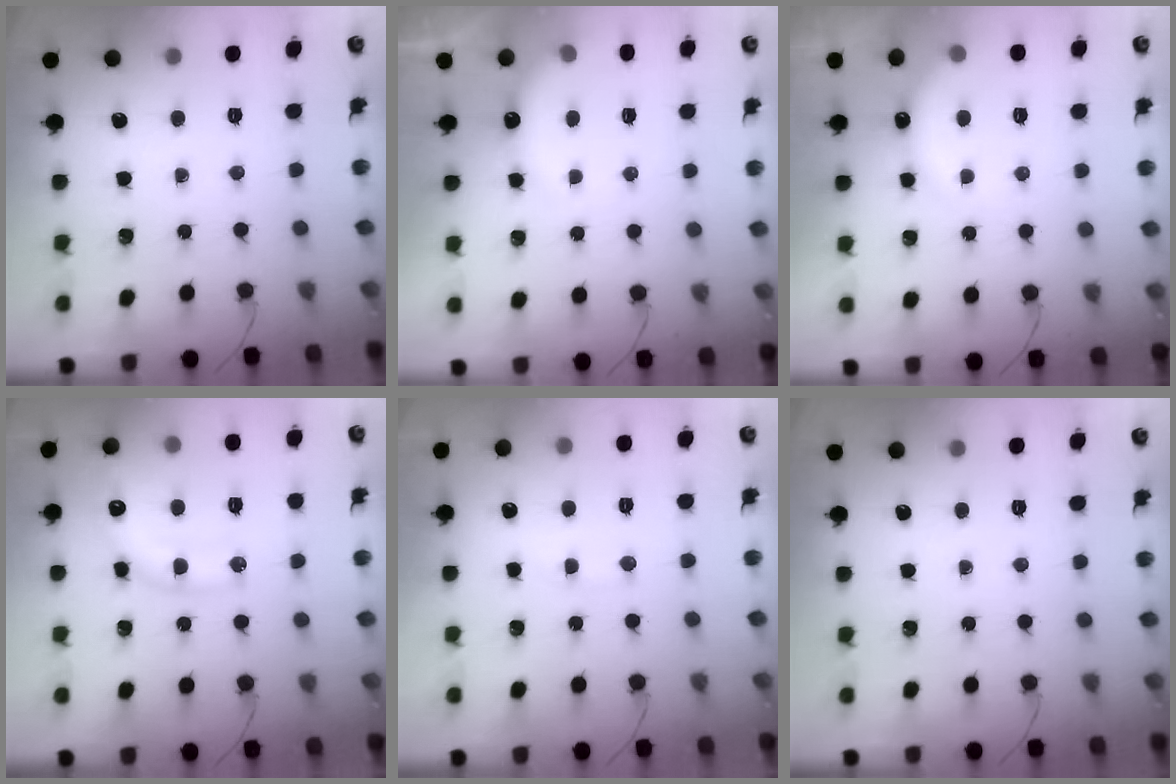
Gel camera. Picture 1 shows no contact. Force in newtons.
{"total": 6.2, "press": 6.1, "slide": 1.2}
{"total": 7.2, "press": 7.1, "slide": 1.0}
{"total": 14.4, "press": 14.4, "slide": 1.2}
{"total": 8.0, "press": 7.8, "slide": 1.6}
{"total": 0.0}